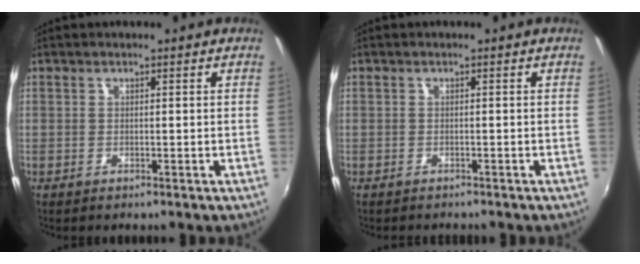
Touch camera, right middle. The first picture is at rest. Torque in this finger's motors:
{"motor_torque": [0.61, -0.63, -0.04, 0.01]}